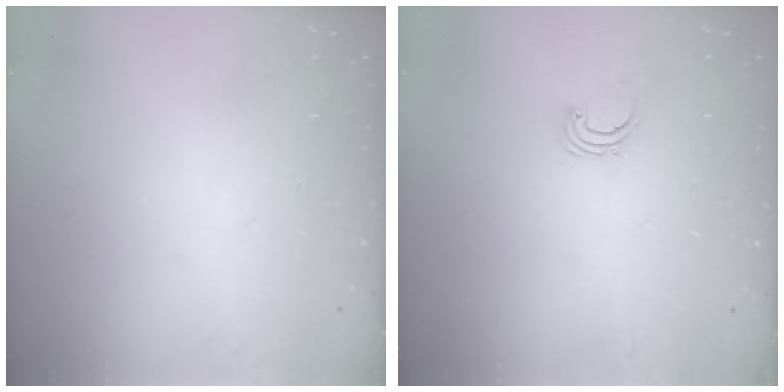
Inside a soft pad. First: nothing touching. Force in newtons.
{"total": 1.9, "press": 1.9, "slide": 0.1}